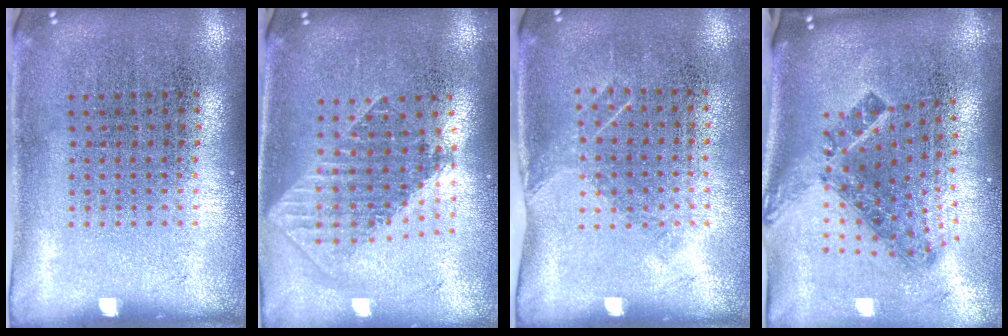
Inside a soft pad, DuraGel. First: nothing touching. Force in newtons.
{"total": 1.8, "press": 1.4, "slide": 1.1}
{"total": 1.1, "press": 0.8, "slide": 0.6}
{"total": 1.8, "press": 1.3, "slide": 1.3}